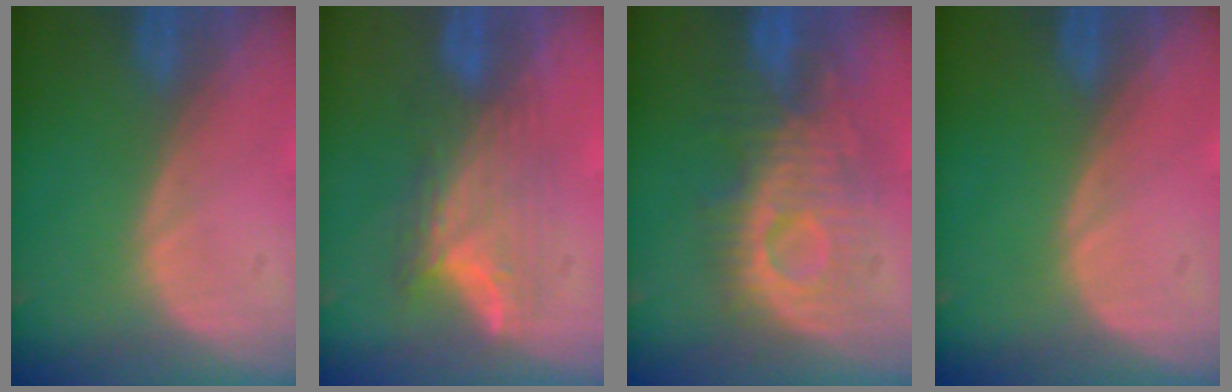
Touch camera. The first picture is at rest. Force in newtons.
{"total": 7.9, "press": 6.8, "slide": 4.1}
{"total": 9.5, "press": 9.4, "slide": 1.1}
{"total": 0.0}